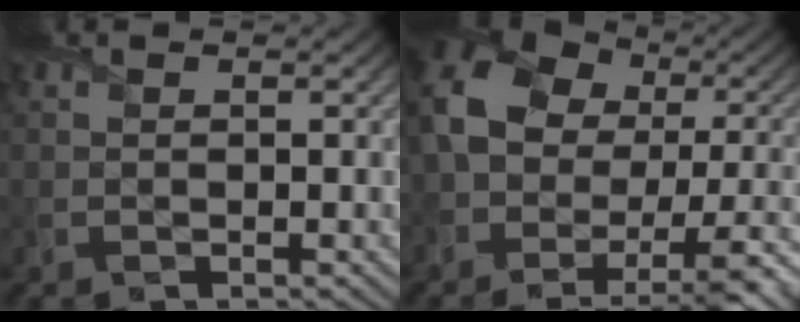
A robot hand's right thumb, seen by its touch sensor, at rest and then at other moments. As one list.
[{"total": 16.6, "force": [-3.4, 11.6, 11.5], "torque": [-0.234, -0.024, -0.028]}]